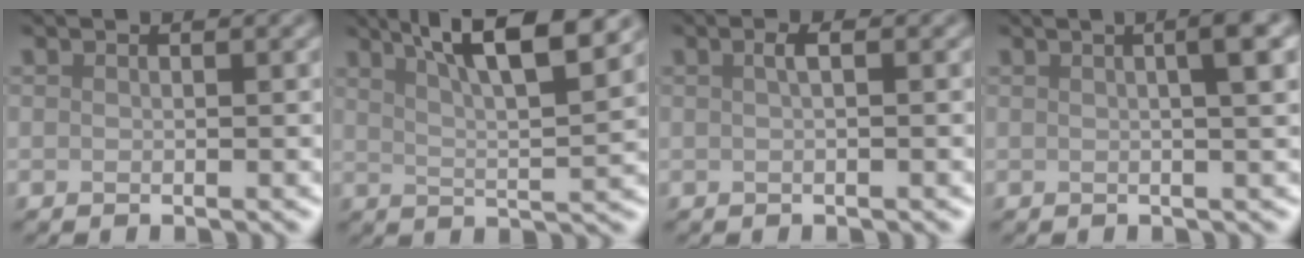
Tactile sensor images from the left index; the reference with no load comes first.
{"total": 8.8, "force": [5.2, 2.0, 6.8], "torque": [-0.079, 0.023, 0.057]}
{"total": 1.2, "force": [0.2, 0.3, 1.1], "torque": [-0.019, 0.007, 0.002]}
{"total": 4.5, "force": [1.0, 1.3, 4.2], "torque": [-0.040, 0.021, 0.001]}